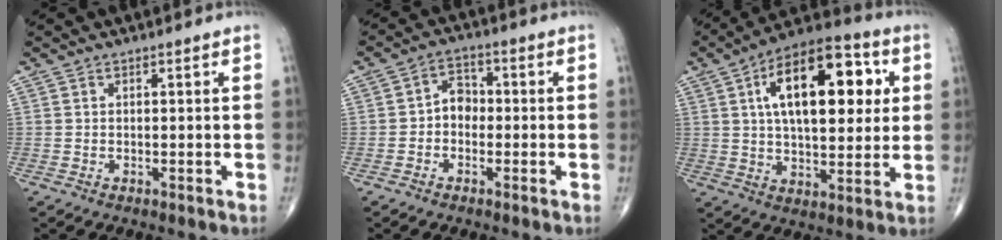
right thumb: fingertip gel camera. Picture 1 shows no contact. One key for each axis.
{"total": 4.4, "fx": -0.8, "fy": 3.4, "fz": 2.6, "tx": -0.018, "ty": 0.020, "tz": -0.026}
{"total": 21.0, "fx": 5.5, "fy": 10.2, "fz": 17.5, "tx": -0.238, "ty": 0.007, "tz": 0.076}